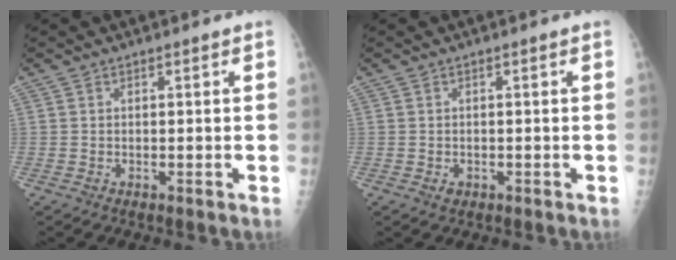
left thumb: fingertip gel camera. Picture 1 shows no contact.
{"total": 1.2, "force": [-0.4, 0.9, 0.6], "torque": [-0.002, 0.002, -0.003]}